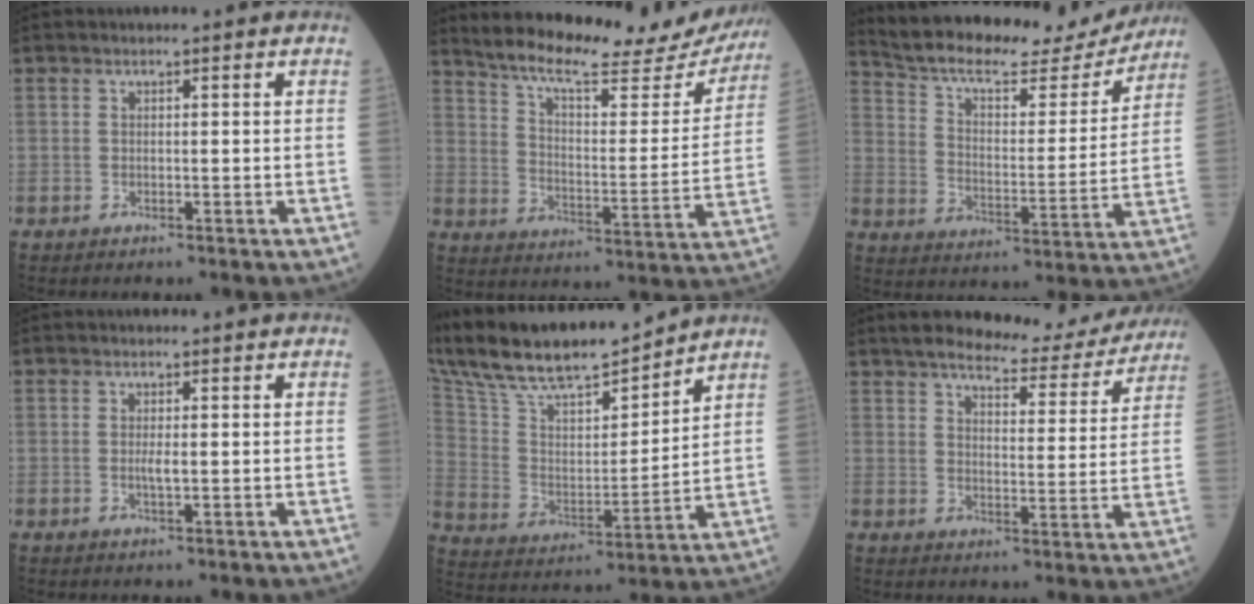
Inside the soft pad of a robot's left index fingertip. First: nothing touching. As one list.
[{"total": 21.7, "force": [19.9, 2.9, 8.1], "torque": [-0.128, -0.043, 0.269]}, {"total": 20.8, "force": [18.8, 4.8, 7.6], "torque": [-0.134, -0.006, 0.274]}, {"total": 1.2, "force": [-0.2, 0.1, 1.2], "torque": [-0.027, -0.006, -0.003]}, {"total": 18.9, "force": [16.6, 2.9, 8.6], "torque": [-0.175, 0.013, 0.301]}, {"total": 13.8, "force": [12.8, 2.7, 4.6], "torque": [-0.056, -0.013, 0.158]}]